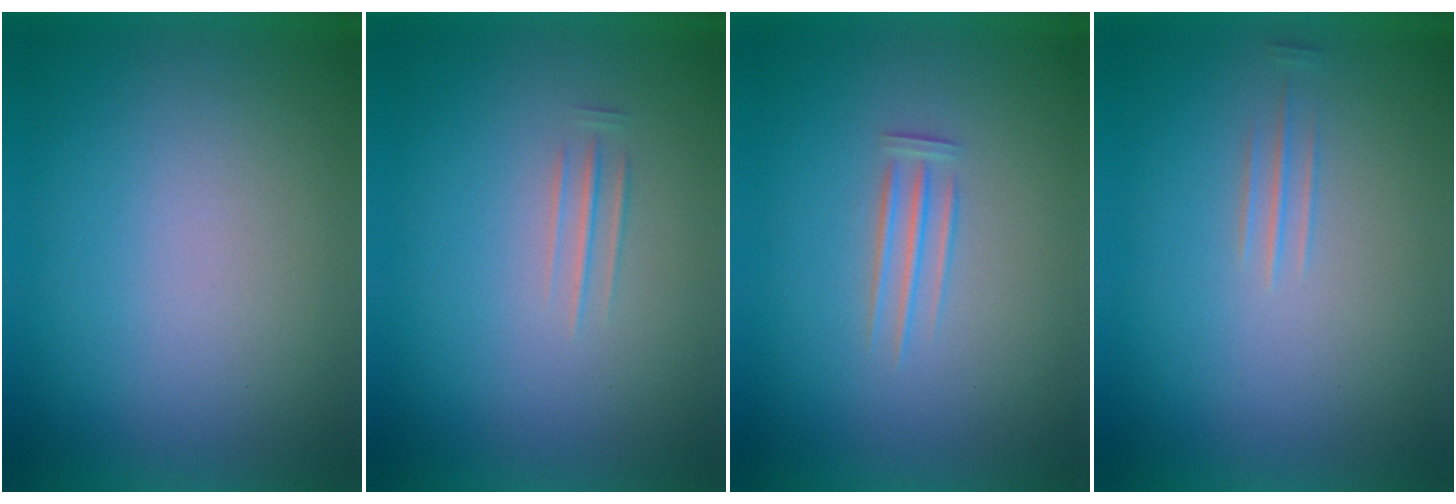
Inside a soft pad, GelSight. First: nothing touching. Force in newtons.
{"total": 1.4}
{"total": 1.2}
{"total": 1.2}